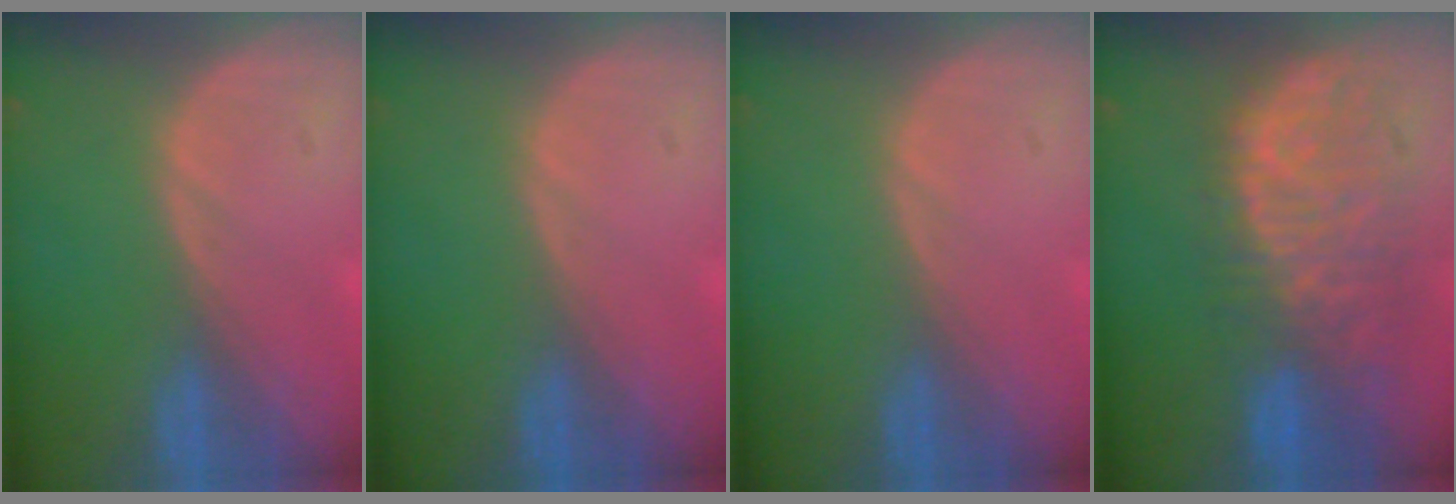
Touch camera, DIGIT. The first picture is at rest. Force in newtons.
{"total": 0.0}
{"total": 0.0}
{"total": 11.0, "press": 9.6, "slide": 5.4}